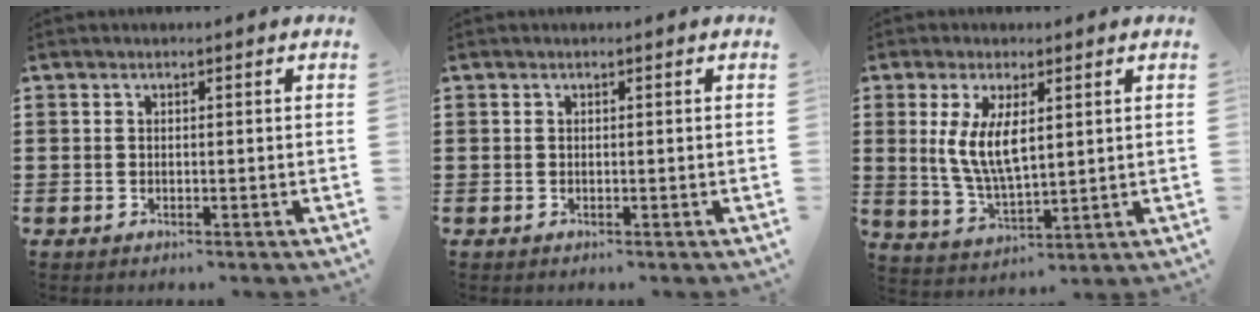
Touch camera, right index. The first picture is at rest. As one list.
[{"total": 0.0}, {"total": 7.0, "force": [1.4, 2.9, 6.2], "torque": [-0.131, 0.002, 0.024]}]